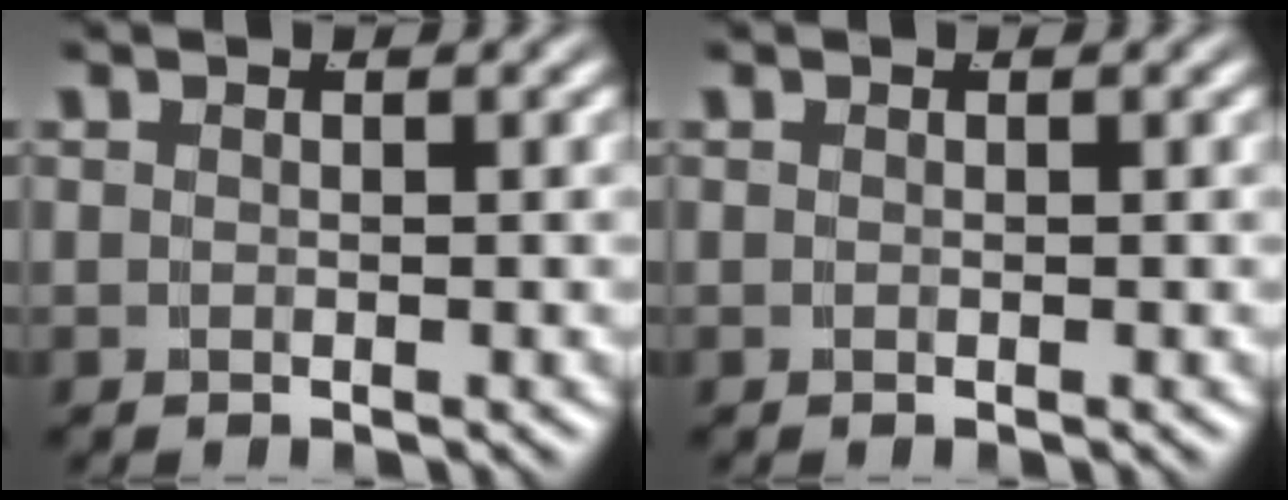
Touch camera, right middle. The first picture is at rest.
{"total": 0.0}